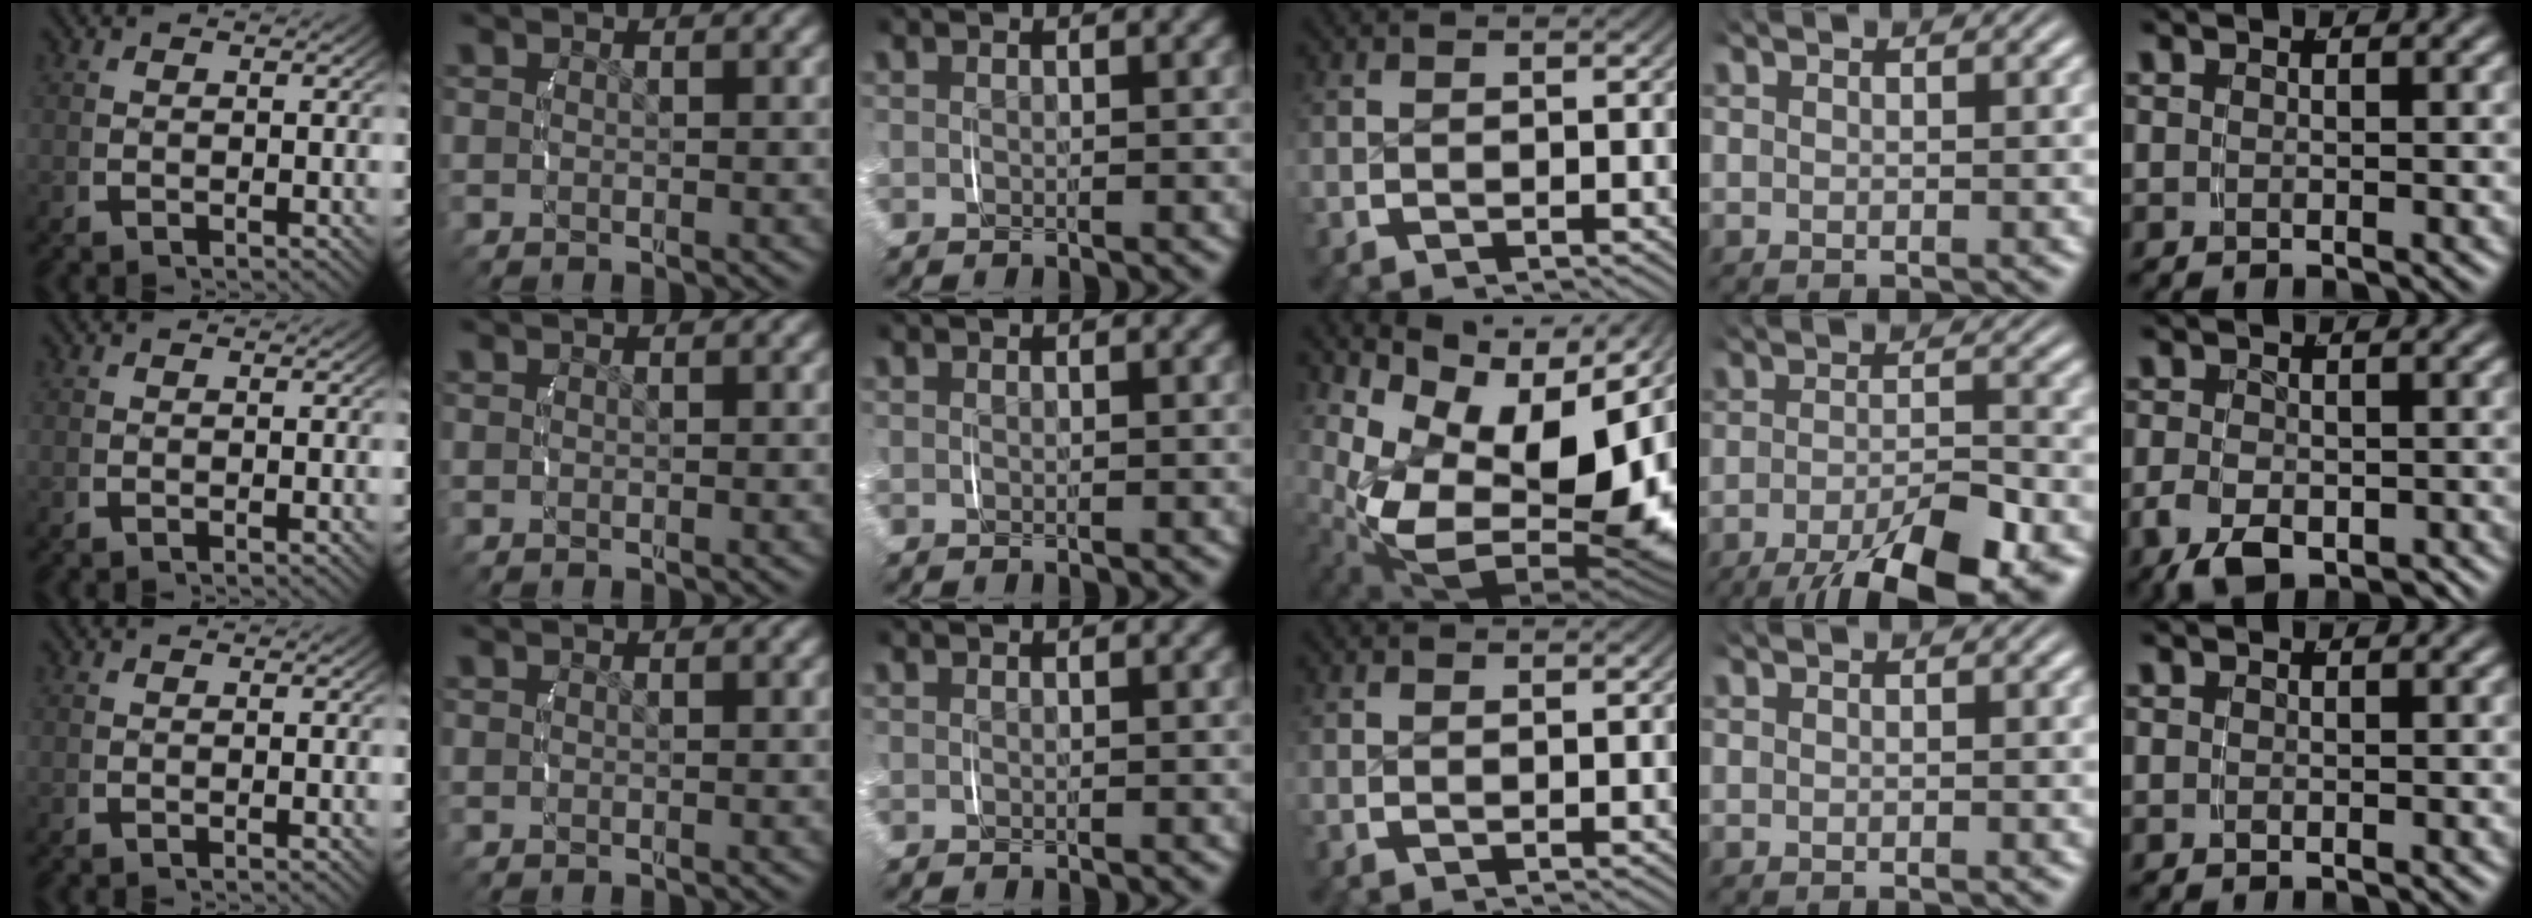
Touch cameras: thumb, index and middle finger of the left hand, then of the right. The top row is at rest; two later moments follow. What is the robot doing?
{"motion": "lift_and_place", "object": "ethernet cable"}